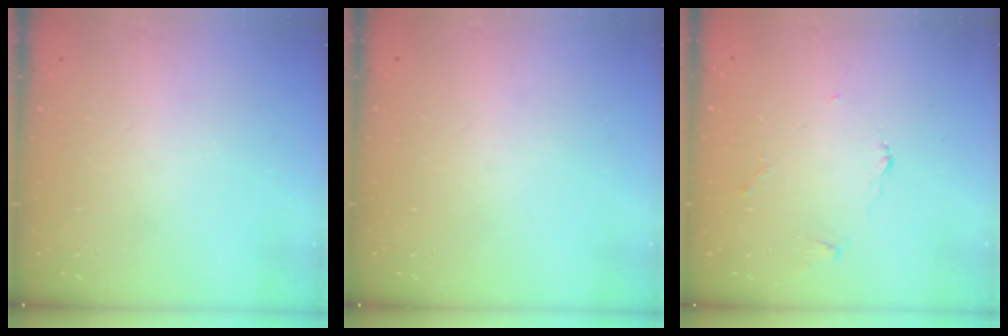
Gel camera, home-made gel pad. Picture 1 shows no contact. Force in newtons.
{"total": 0.0}
{"total": 2.7, "press": 2.7, "slide": 0.3}